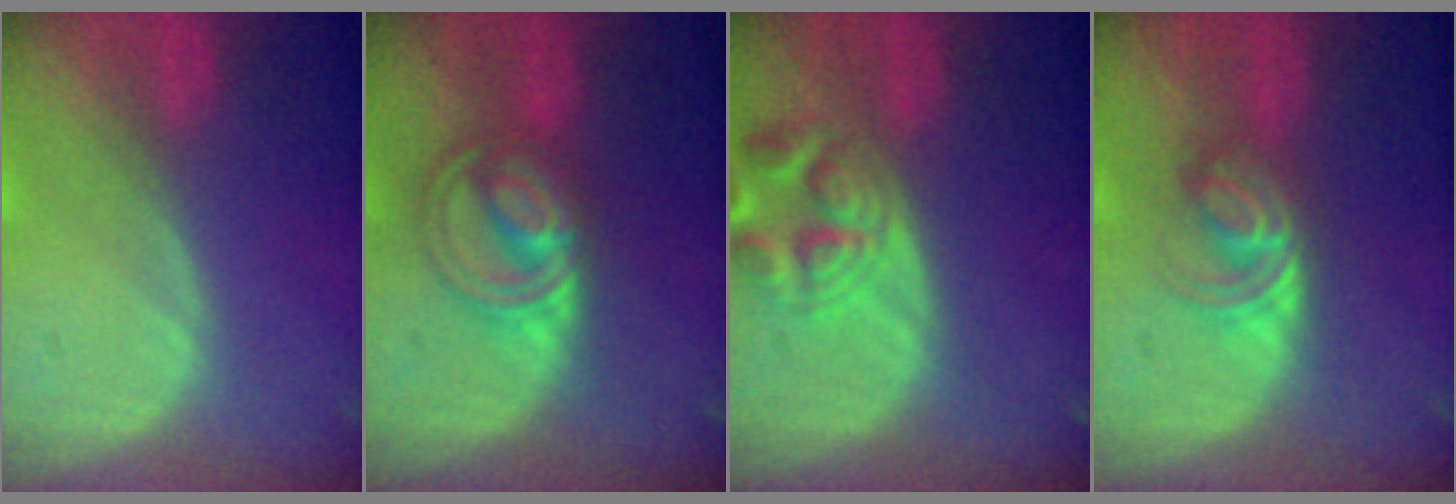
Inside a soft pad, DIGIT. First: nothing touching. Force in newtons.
{"total": 6.5, "press": 6.5, "slide": 0.3}
{"total": 6.8, "press": 6.3, "slide": 2.6}
{"total": 5.9, "press": 5.2, "slide": 2.9}